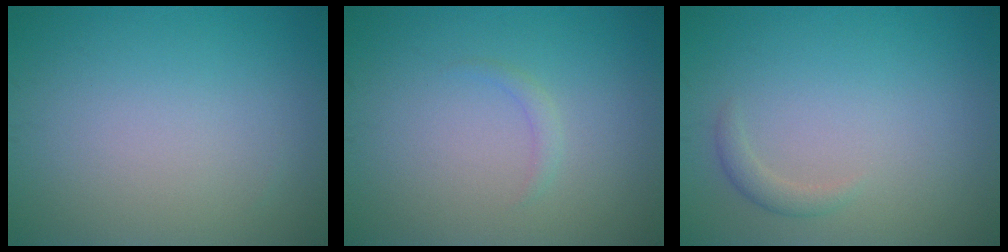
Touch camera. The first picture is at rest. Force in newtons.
{"total": 0.8, "press": 0.8, "slide": 0.0}
{"total": 1.2, "press": 1.2, "slide": 0.1}